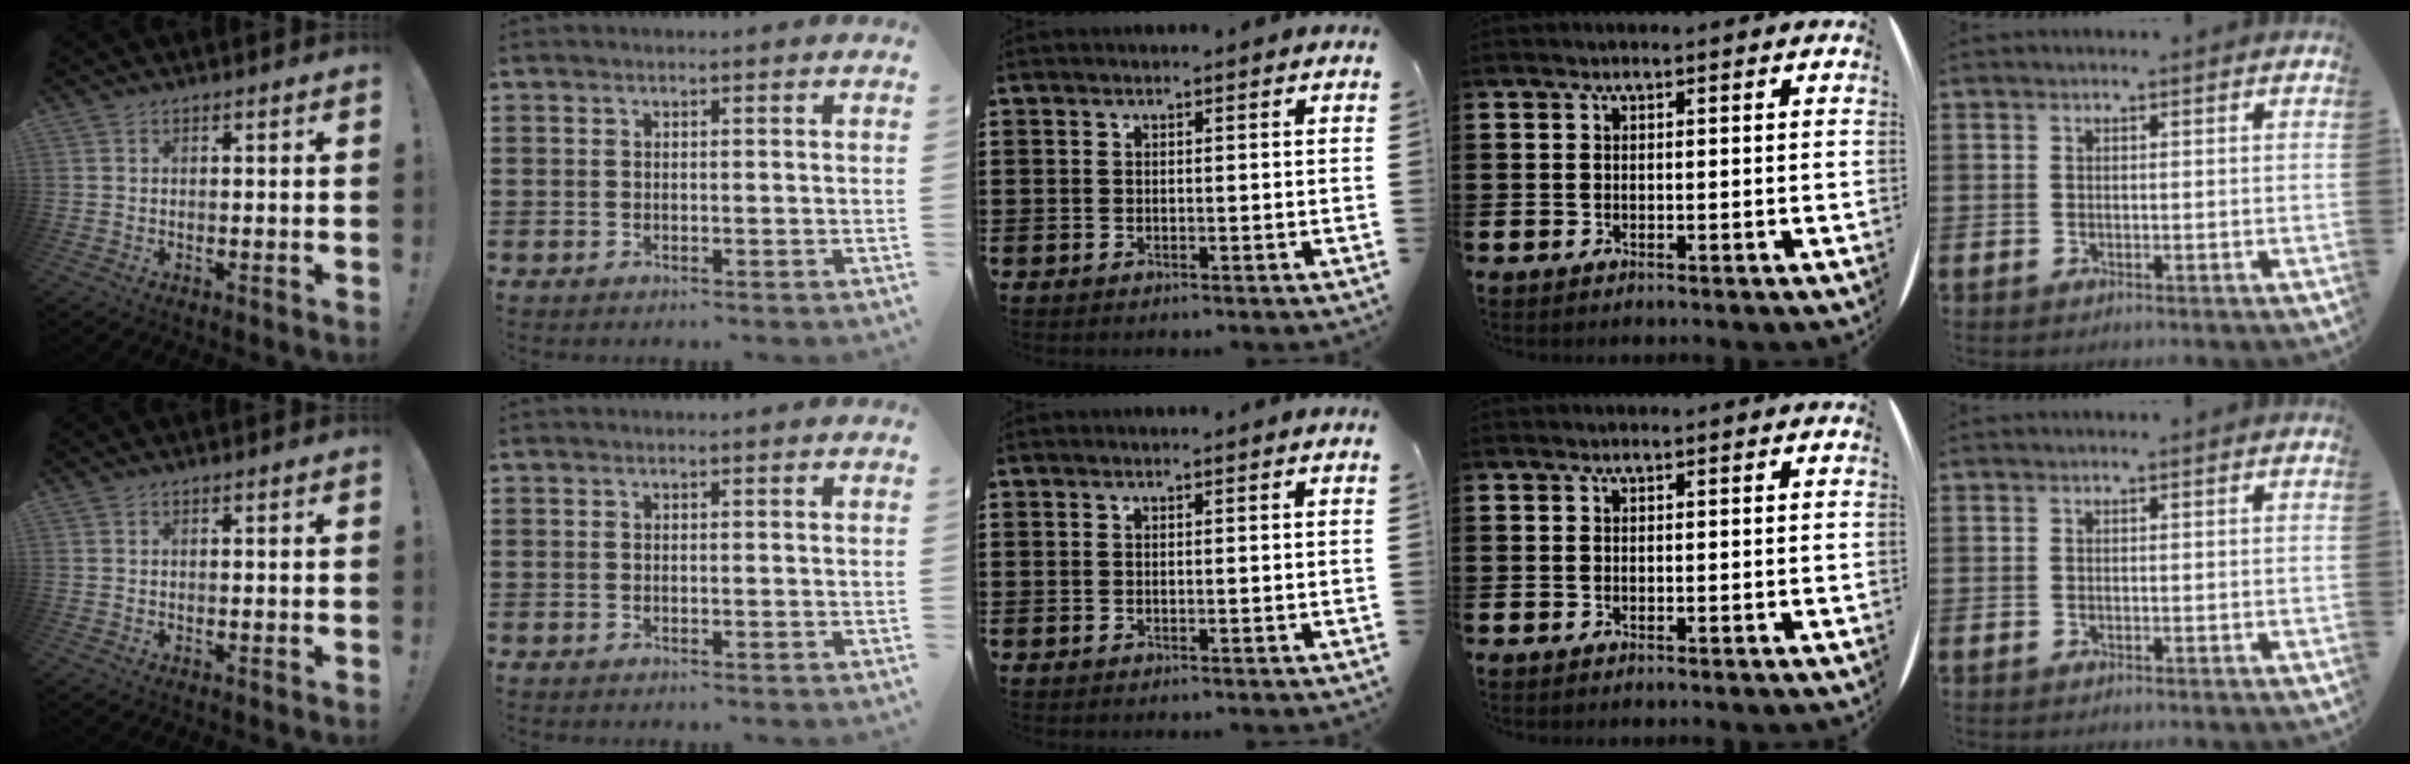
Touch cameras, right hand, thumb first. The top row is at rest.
{}